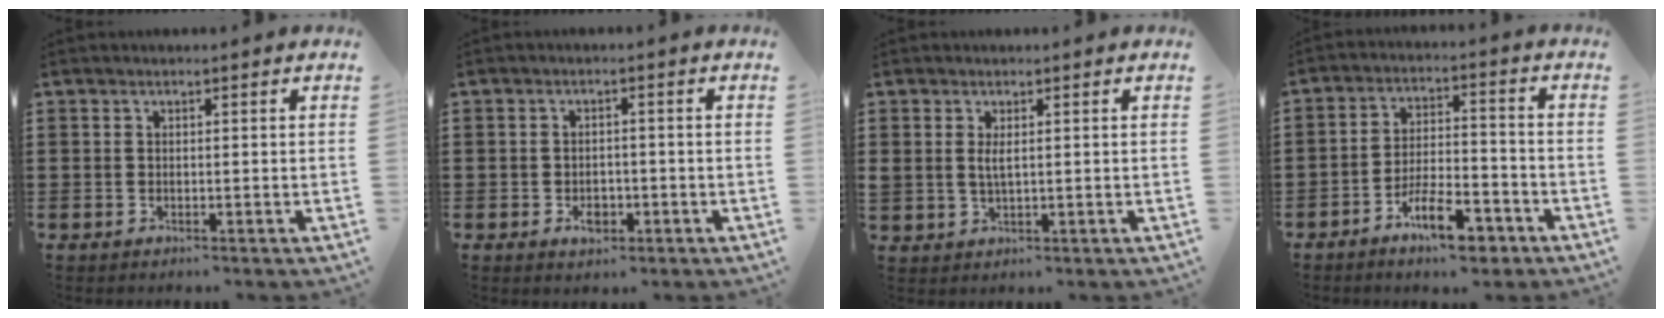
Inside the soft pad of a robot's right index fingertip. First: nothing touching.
{"total": 2.6, "force": [-1.2, 1.6, 1.7], "torque": [-0.021, -0.002, -0.022]}
{"total": 1.7, "force": [0.6, 0.6, 1.5], "torque": [-0.032, 0.003, 0.010]}
{"total": 8.8, "force": [-5.7, 2.8, 6.1], "torque": [-0.114, 0.011, -0.102]}